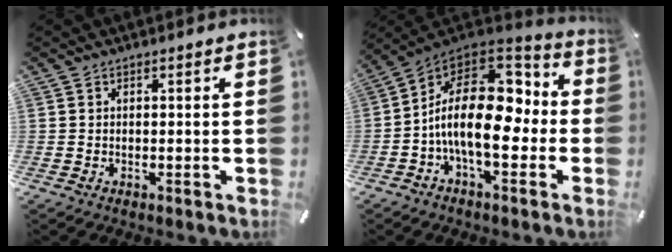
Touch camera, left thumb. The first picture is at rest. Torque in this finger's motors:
{"motor_torque": [0.15, 2.45, 1.20, 0.24, 0.34]}